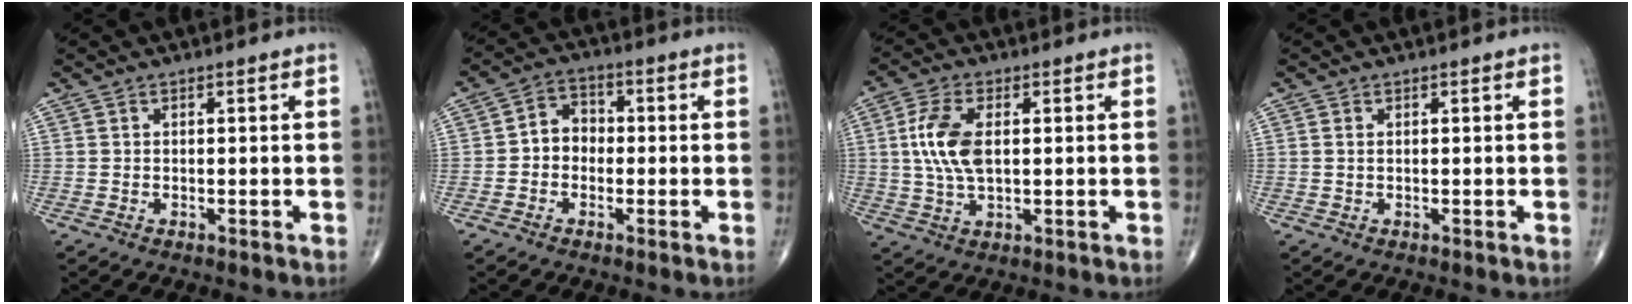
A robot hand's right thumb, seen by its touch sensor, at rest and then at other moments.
{"total": 5.2, "force": [-0.8, 4.4, 2.7], "torque": [-0.022, 0.023, -0.028]}
{"total": 9.2, "force": [1.2, 4.6, 7.8], "torque": [-0.175, 0.003, 0.024]}
{"total": 0.6, "force": [0.1, 0.3, 0.5], "torque": [-0.014, 0.004, 0.004]}